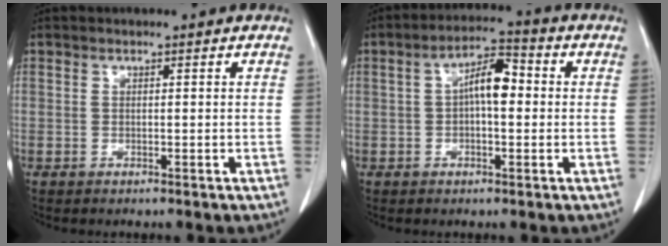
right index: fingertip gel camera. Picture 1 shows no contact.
{"total": 6.5, "force": [0.4, 2.3, 6.1], "torque": [-0.110, 0.024, 0.002]}